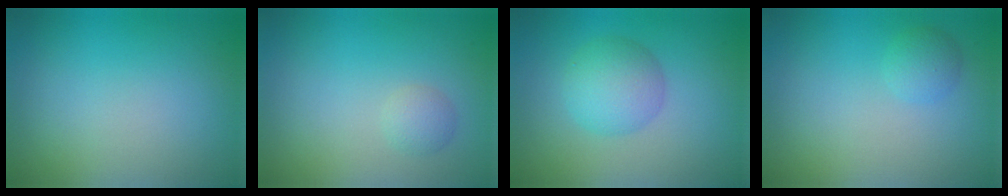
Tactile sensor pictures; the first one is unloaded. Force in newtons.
{"total": 1.2, "press": 1.1, "slide": 0.1}
{"total": 4.0, "press": 4.0, "slide": 0.0}
{"total": 1.3, "press": 1.3, "slide": 0.0}